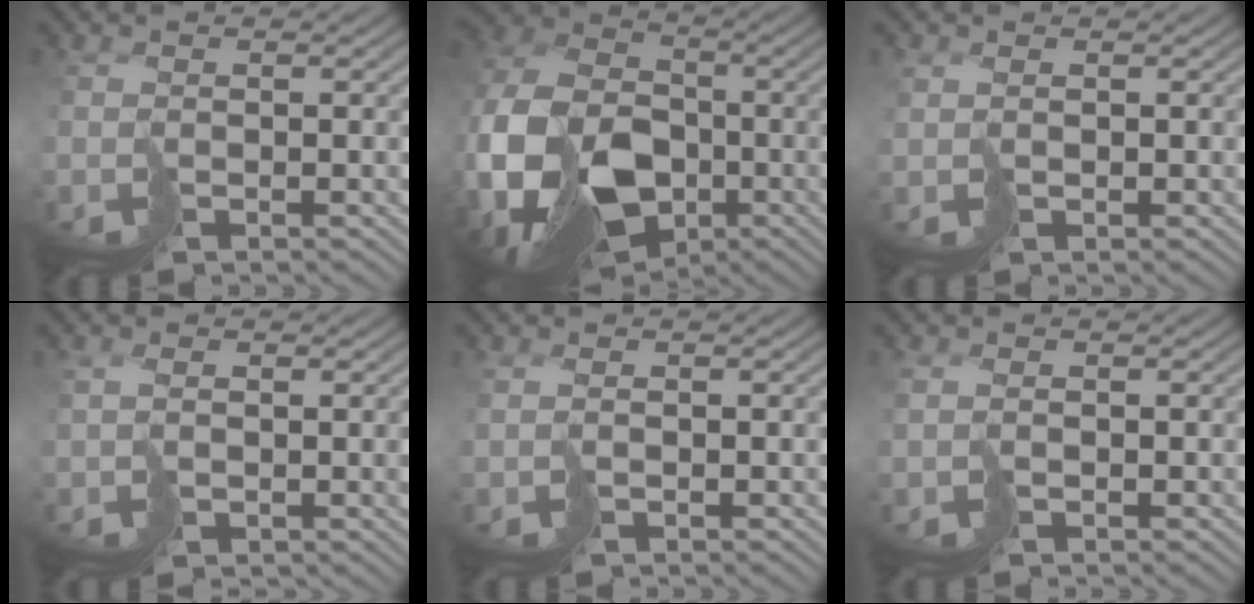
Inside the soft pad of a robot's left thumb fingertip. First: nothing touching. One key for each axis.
{"total": 16.9, "fx": -4.9, "fy": 11.6, "fz": 11.2, "tx": -0.260, "ty": -0.027, "tz": -0.073}
{"total": 1.1, "fx": 0.8, "fy": 0.7, "fz": 0.2, "tx": -0.013, "ty": -0.002, "tz": 0.019}
{"total": 1.8, "fx": 1.0, "fy": 0.7, "fz": 1.3, "tx": -0.029, "ty": 0.002, "tz": 0.026}
{"total": 0.9, "fx": 0.5, "fy": 0.5, "fz": 0.5, "tx": -0.014, "ty": 0.000, "tz": 0.012}
{"total": 1.4, "fx": 0.4, "fy": 1.1, "fz": 0.7, "tx": -0.025, "ty": -0.001, "tz": 0.011}